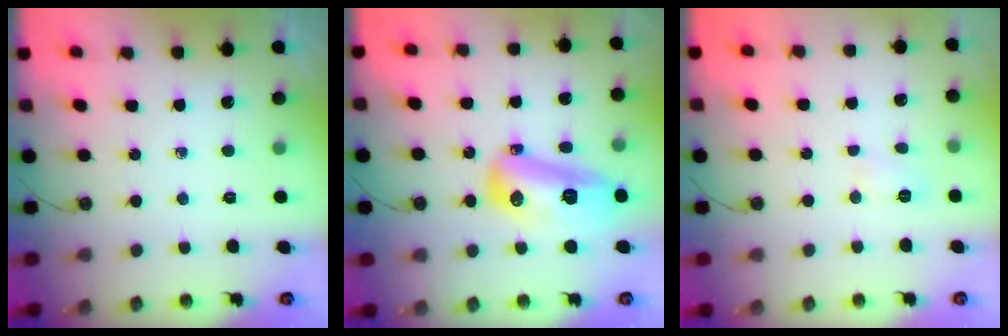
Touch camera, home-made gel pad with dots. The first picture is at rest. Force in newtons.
{"total": 15.9, "press": 15.6, "slide": 2.8}
{"total": 4.2, "press": 4.2, "slide": 0.4}